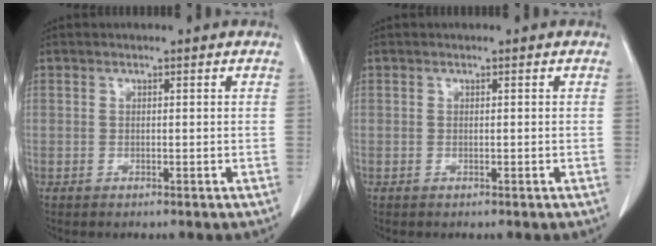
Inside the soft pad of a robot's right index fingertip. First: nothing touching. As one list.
[{"total": 0.0}]